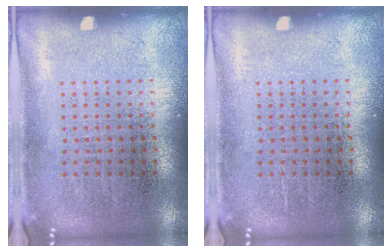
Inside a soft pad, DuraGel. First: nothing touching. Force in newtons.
{"total": 0.0}